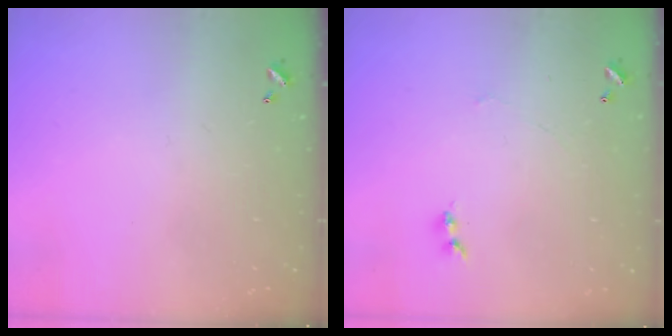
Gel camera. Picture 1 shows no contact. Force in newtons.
{"total": 1.2, "press": 1.1, "slide": 0.3}